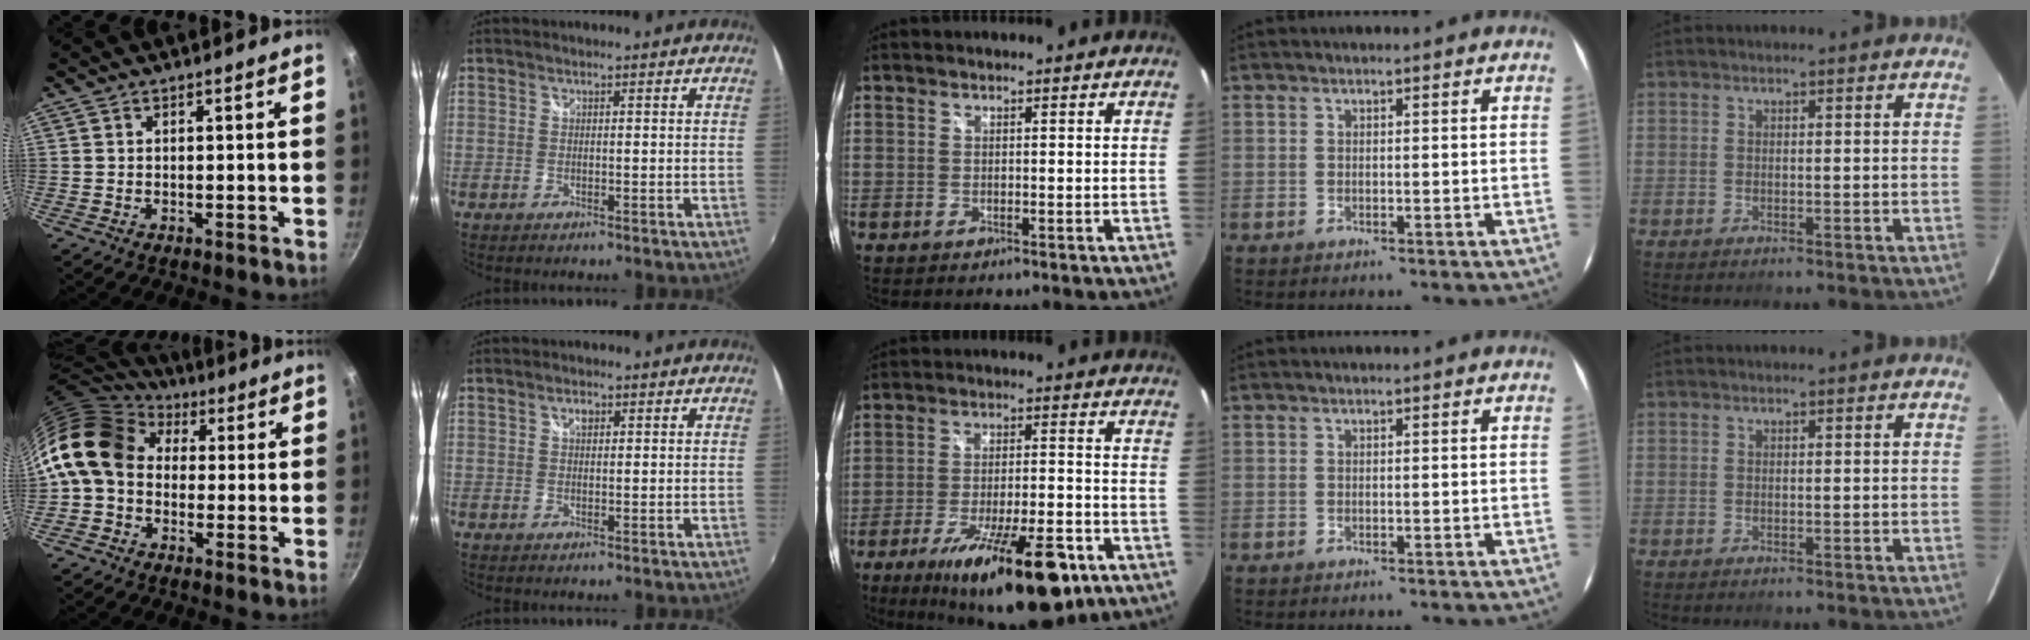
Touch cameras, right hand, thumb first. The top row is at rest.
{"thumb": {"total": 13.6, "force": [1.8, 10.7, 8.2], "torque": [-0.134, 0.026, 0.010]}, "index": {"total": 1.5, "force": [0.6, 0.9, 1.0], "torque": [-0.016, 0.005, 0.008]}, "middle": {"total": 20.7, "force": [-12.5, 6.2, 15.3], "torque": [-0.250, -0.033, -0.182]}}